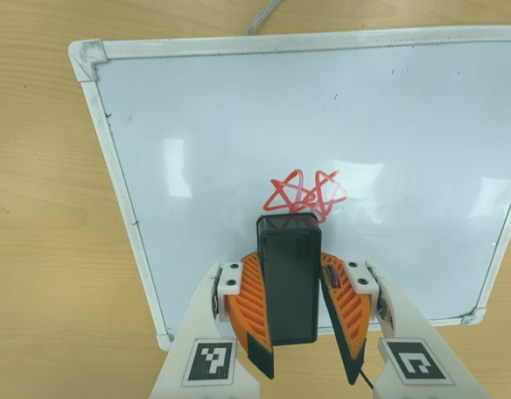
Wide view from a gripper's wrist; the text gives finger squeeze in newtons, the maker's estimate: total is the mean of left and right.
{"total": 12.6, "left": 13.7, "right": 11.5}